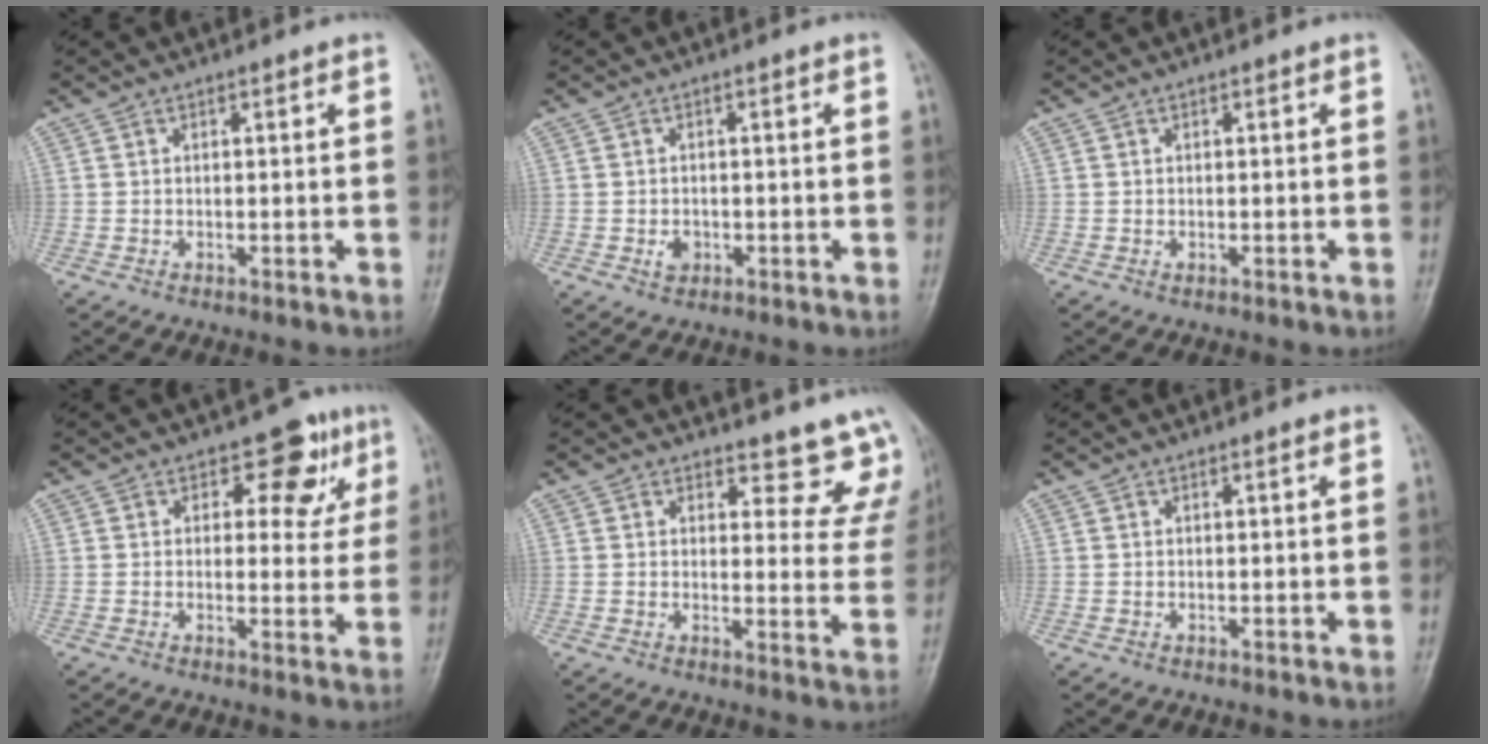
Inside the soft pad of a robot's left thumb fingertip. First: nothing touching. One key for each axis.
{"total": 2.4, "fx": -0.8, "fy": 1.9, "fz": 1.2, "tx": -0.011, "ty": 0.003, "tz": -0.011}
{"total": 0.8, "fx": 0.0, "fy": 0.5, "fz": 0.6, "tx": -0.006, "ty": 0.001, "tz": 0.002}
{"total": 7.4, "fx": 3.1, "fy": 5.1, "fz": 4.4, "tx": -0.006, "ty": -0.006, "tz": 0.032}
{"total": 11.1, "fx": 10.3, "fy": 4.0, "fz": 0.4, "tx": 0.053, "ty": -0.081, "tz": 0.085}
{"total": 0.0}